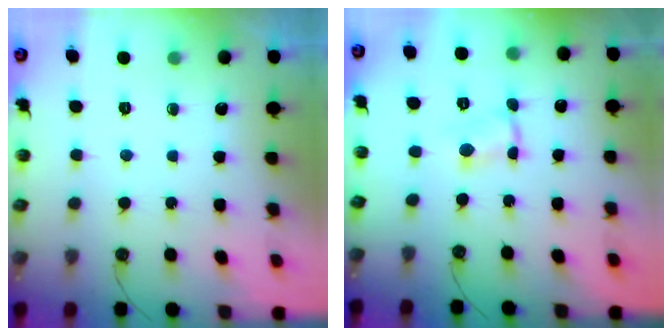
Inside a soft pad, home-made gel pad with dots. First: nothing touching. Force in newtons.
{"total": 1.1, "press": 1.0, "slide": 0.2}